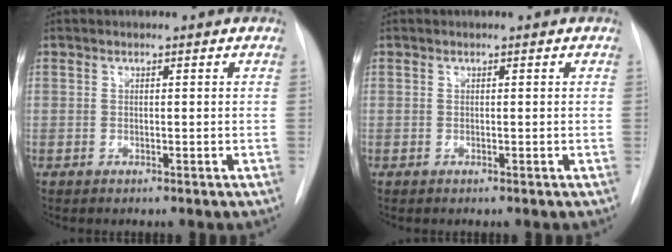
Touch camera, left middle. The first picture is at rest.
{"total": 0.0}